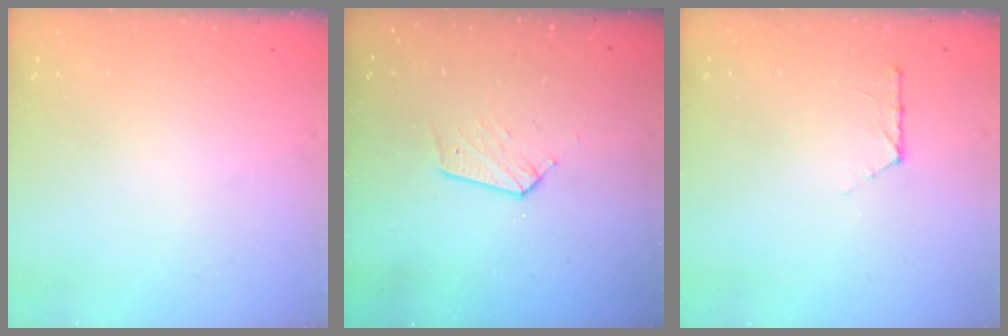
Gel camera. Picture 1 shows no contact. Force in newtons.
{"total": 5.5, "press": 5.5, "slide": 0.5}
{"total": 6.0, "press": 6.0, "slide": 0.7}